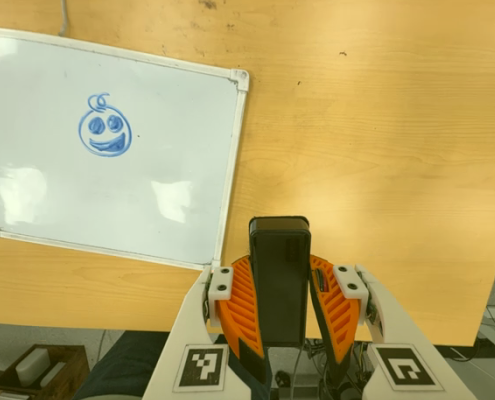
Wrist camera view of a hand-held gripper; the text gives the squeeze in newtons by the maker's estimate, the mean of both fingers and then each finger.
{"total": 10.8, "left": 8.6, "right": 12.9}